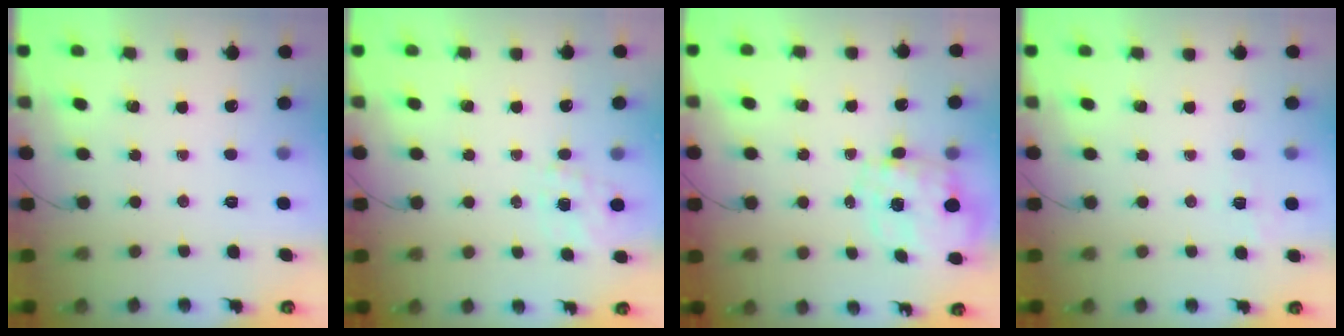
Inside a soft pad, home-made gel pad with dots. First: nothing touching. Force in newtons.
{"total": 5.5, "press": 5.3, "slide": 1.3}
{"total": 2.5, "press": 2.3, "slide": 0.9}
{"total": 1.2, "press": 0.0, "slide": 1.2}